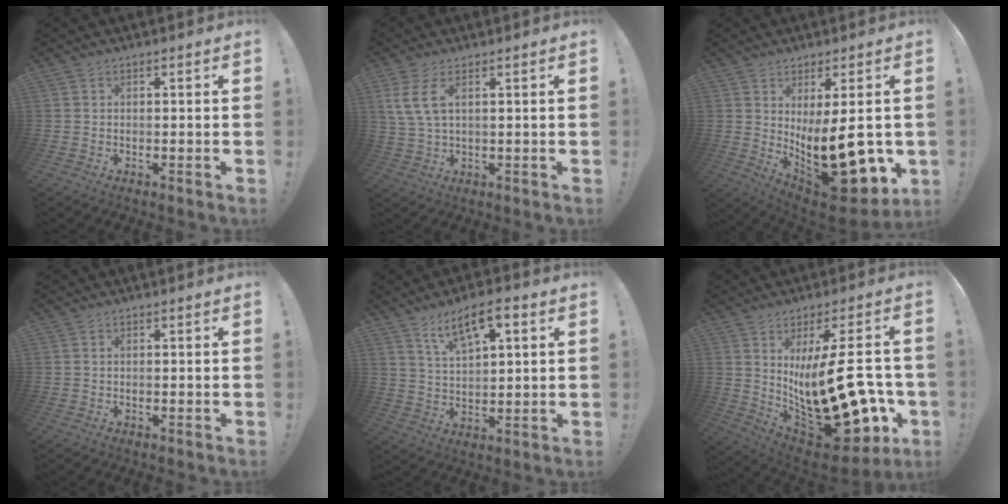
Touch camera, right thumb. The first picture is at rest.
{"total": 6.9, "force": [2.7, 2.5, 5.8], "torque": [-0.110, -0.007, 0.052]}
{"total": 19.9, "force": [0.1, 7.0, 18.7], "torque": [-0.281, -0.029, 0.019]}
{"total": 0.0}
{"total": 9.6, "force": [5.4, 3.4, 7.2], "torque": [-0.122, -0.016, 0.095]}
{"total": 23.3, "force": [-0.1, 8.2, 21.8], "torque": [-0.369, -0.018, 0.009]}